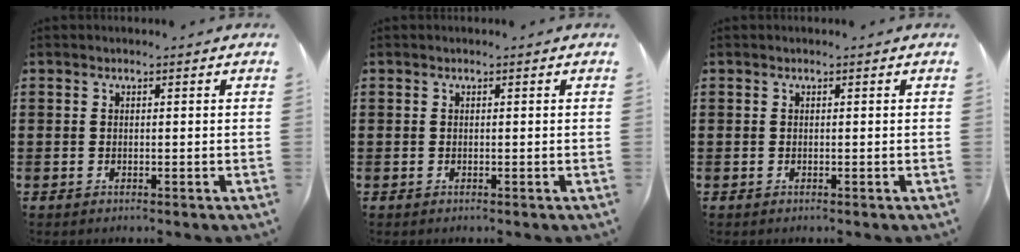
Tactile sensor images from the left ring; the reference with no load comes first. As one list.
[{"total": 0.0}, {"total": 0.0}]